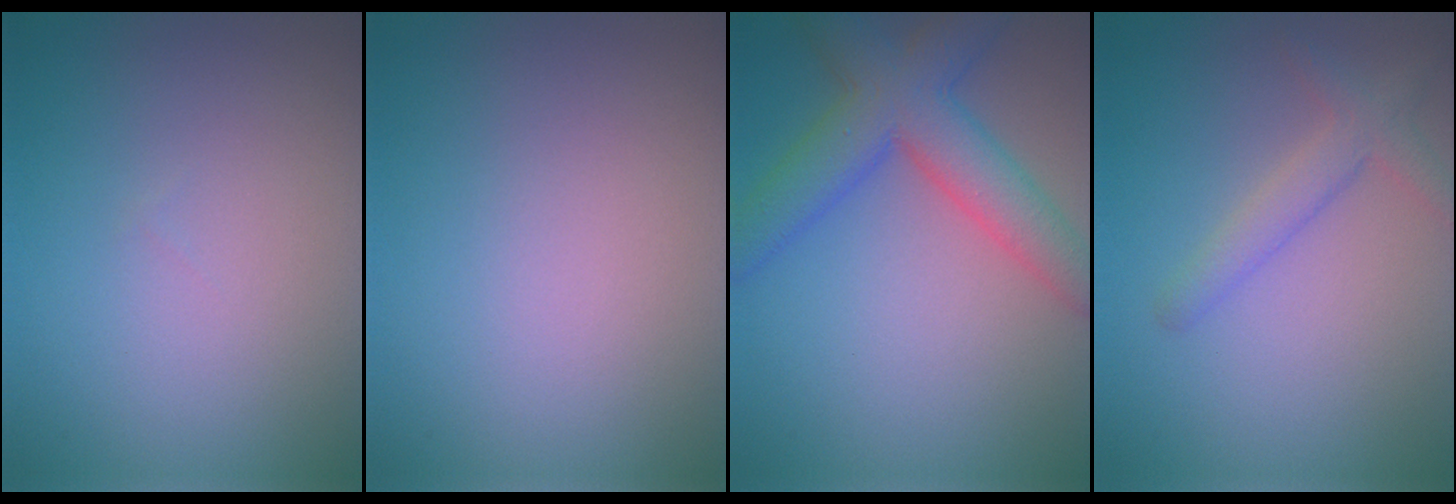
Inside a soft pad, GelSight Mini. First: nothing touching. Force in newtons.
{"total": 0.0}
{"total": 7.0, "press": 7.0, "slide": 0.3}
{"total": 2.4, "press": 2.4, "slide": 0.1}